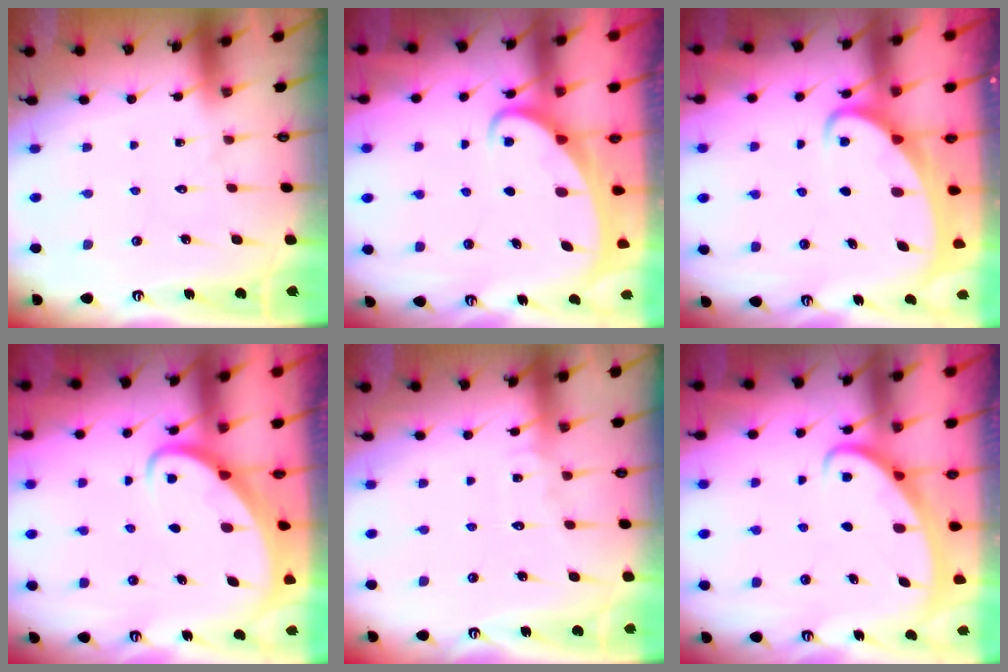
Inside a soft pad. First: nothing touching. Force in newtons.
{"total": 2.7, "press": 2.7, "slide": 0.4}
{"total": 2.9, "press": 2.9, "slide": 0.4}
{"total": 2.8, "press": 2.8, "slide": 0.3}
{"total": 4.8, "press": 4.8, "slide": 0.4}
{"total": 2.5, "press": 2.5, "slide": 0.4}